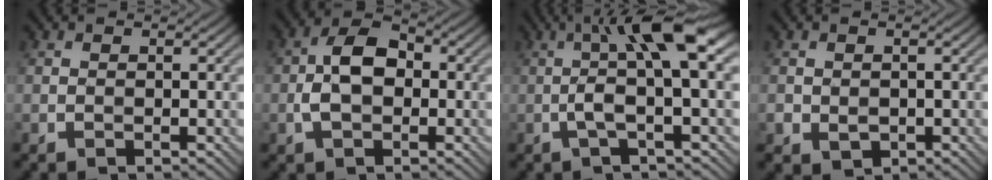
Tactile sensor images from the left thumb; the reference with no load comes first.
{"total": 5.6, "force": [-0.7, 3.6, 4.3], "torque": [-0.083, 0.007, -0.019]}
{"total": 8.7, "force": [0.7, 1.6, 8.6], "torque": [-0.148, 0.027, 0.000]}
{"total": 2.0, "force": [-0.4, 1.7, 0.9], "torque": [-0.026, -0.010, -0.005]}